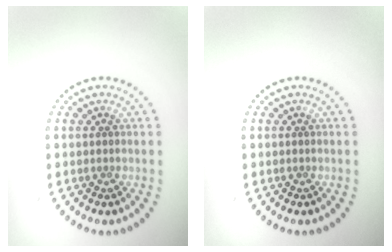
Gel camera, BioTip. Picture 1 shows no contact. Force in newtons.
{"total": 0.0}